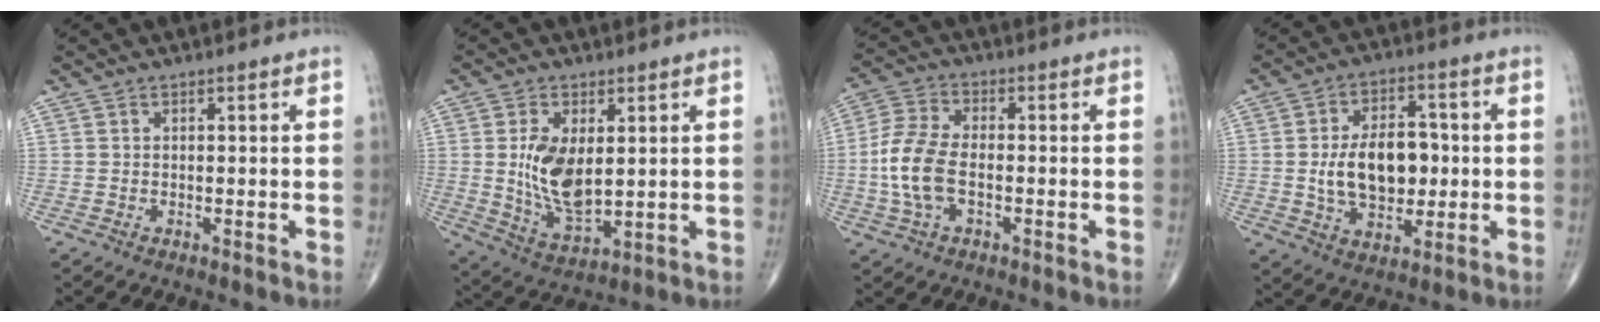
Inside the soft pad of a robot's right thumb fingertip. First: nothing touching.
{"total": 11.4, "force": [1.4, 6.0, 9.5], "torque": [-0.173, -0.021, 0.039]}
{"total": 10.0, "force": [-1.6, 5.4, 8.3], "torque": [-0.184, 0.018, -0.036]}
{"total": 13.4, "force": [-0.1, 8.3, 10.5], "torque": [-0.152, 0.010, 0.005]}